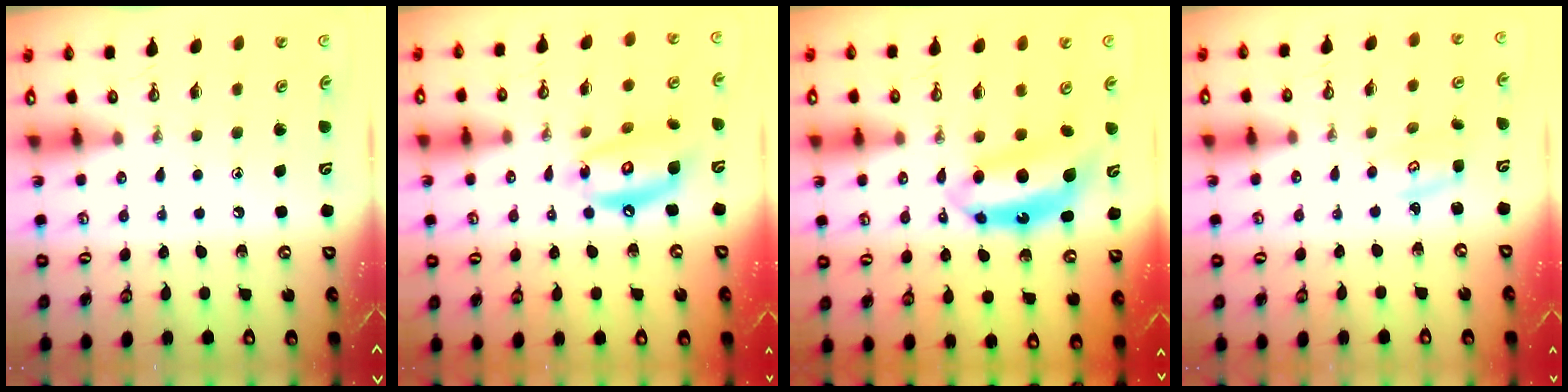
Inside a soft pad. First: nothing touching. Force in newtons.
{"total": 12.9, "press": 12.8, "slide": 1.3}
{"total": 7.2, "press": 7.2, "slide": 0.7}
{"total": 2.8, "press": 2.8, "slide": 0.4}